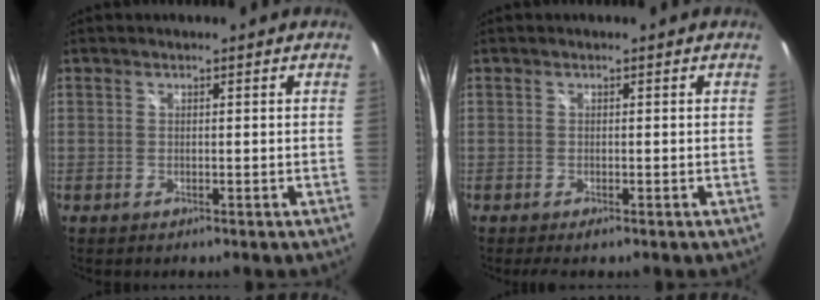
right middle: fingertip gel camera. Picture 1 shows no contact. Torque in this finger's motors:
{"motor_torque": [0.63, -0.57, 0.00, 0.02]}